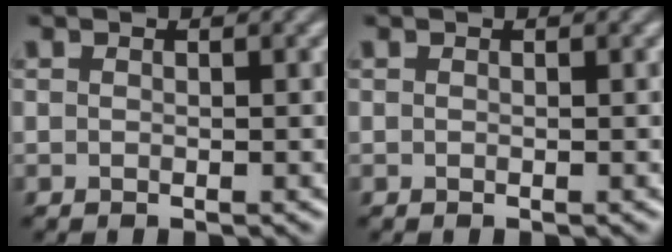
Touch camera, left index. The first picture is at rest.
{"total": 0.0}